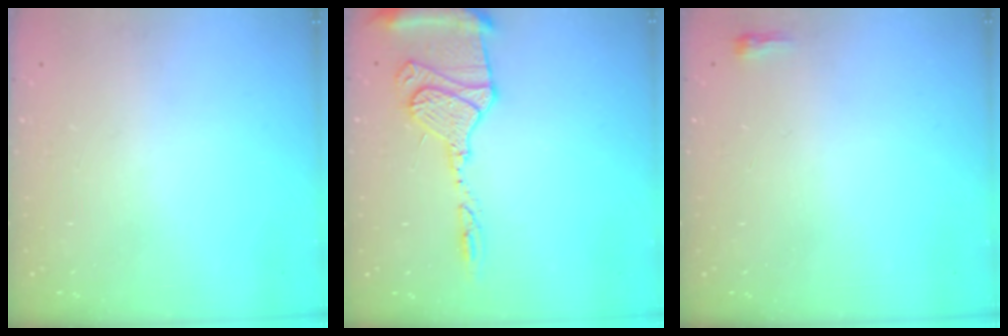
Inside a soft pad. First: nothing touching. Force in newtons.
{"total": 14.7, "press": 14.6, "slide": 1.8}
{"total": 2.3, "press": 2.2, "slide": 0.7}